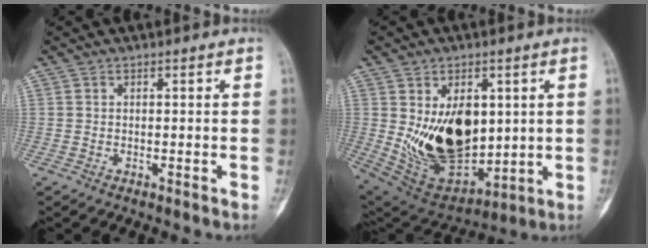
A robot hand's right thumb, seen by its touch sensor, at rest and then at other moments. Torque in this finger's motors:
{"motor_torque": [1.76, 1.99, 0.67, 0.40, 0.17]}